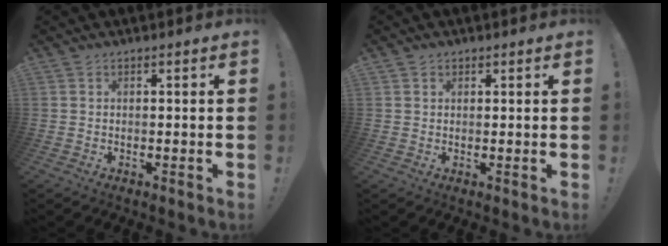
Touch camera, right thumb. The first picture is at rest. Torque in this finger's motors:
{"motor_torque": [-0.04, -0.49, -0.30, 0.21, -0.06]}